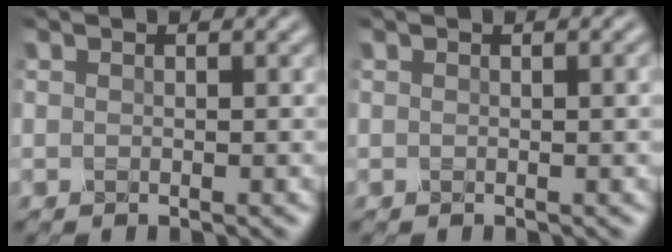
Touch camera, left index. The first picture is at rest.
{"total": 1.9, "force": [0.6, 0.7, 1.7], "torque": [-0.019, 0.003, 0.009]}